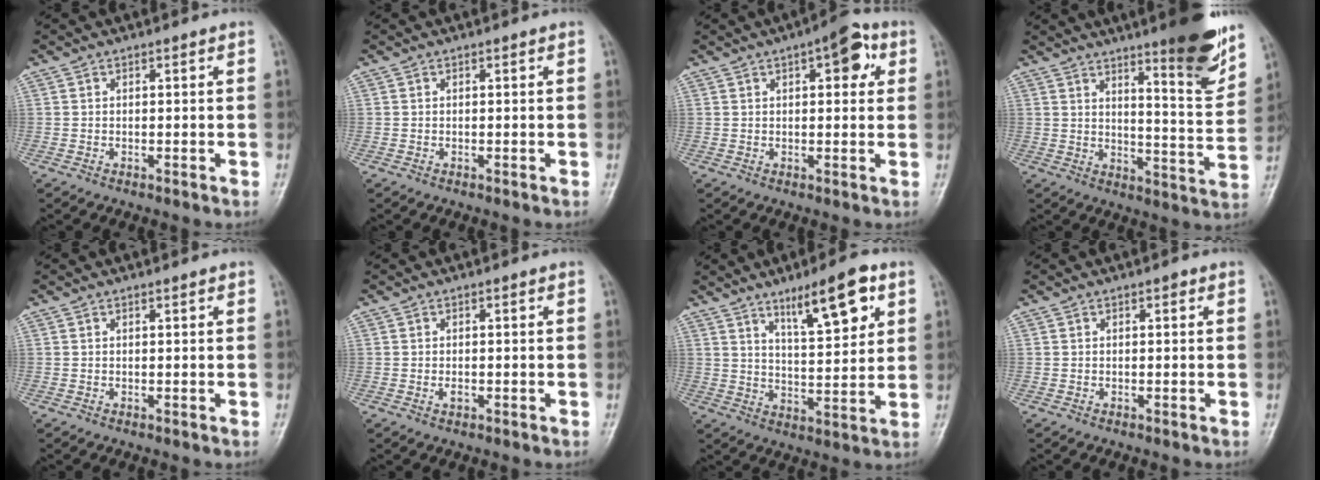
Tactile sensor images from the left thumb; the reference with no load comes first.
{"total": 0.0}
{"total": 7.4, "force": [2.9, 3.2, 6.0], "torque": [-0.054, 0.003, 0.027]}
{"total": 13.8, "force": [9.1, 2.0, 10.1], "torque": [-0.116, -0.065, 0.134]}
{"total": 0.5, "force": [0.3, 0.1, 0.4], "torque": [-0.007, 0.000, 0.004]}
{"total": 1.2, "force": [-0.3, 0.7, 1.0], "torque": [-0.016, 0.002, -0.004]}
{"total": 11.9, "force": [6.5, 3.3, 9.4], "torque": [-0.131, -0.036, 0.108]}
{"total": 0.7, "force": [0.3, 0.3, 0.6], "torque": [-0.006, 0.001, 0.001]}